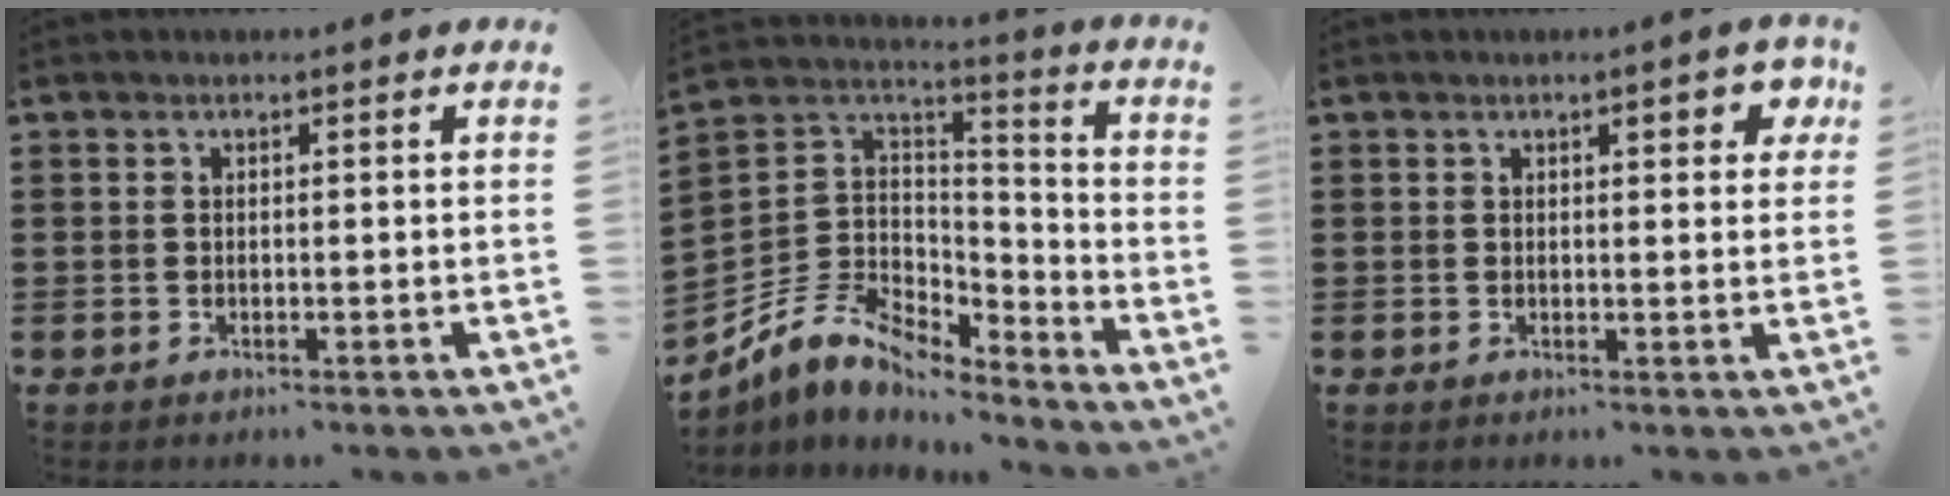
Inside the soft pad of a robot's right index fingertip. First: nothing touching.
{"total": 8.4, "force": [-5.9, 5.3, 2.8], "torque": [-0.093, 0.000, -0.119]}
{"total": 3.1, "force": [1.4, 1.0, 2.6], "torque": [-0.030, -0.002, 0.015]}